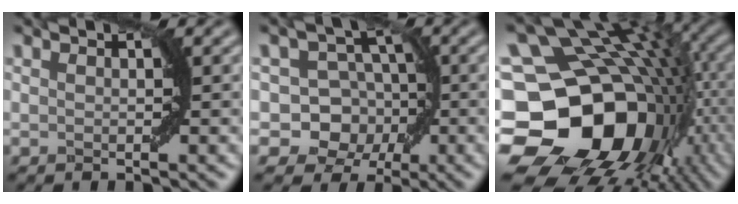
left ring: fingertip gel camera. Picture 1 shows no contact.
{"total": 7.7, "force": [-1.6, 7.1, 2.5], "torque": [-0.021, 0.028, -0.052]}
{"total": 20.1, "force": [-3.5, 16.0, 11.7], "torque": [-0.204, -0.031, -0.031]}